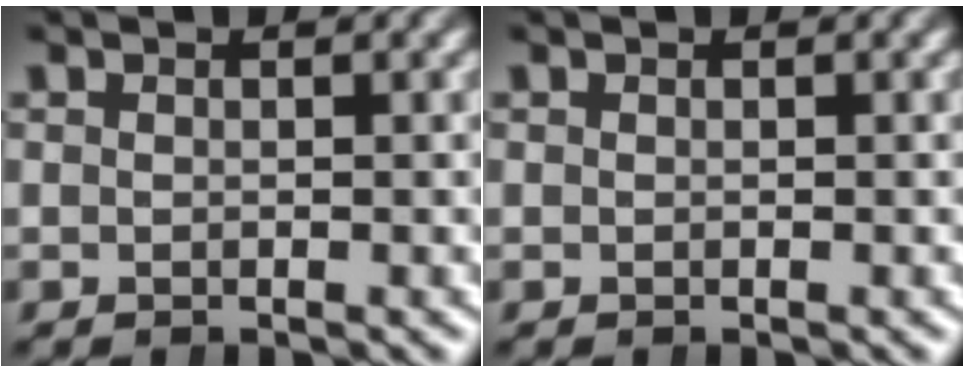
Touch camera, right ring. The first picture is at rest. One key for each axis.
{"total": 0.0}